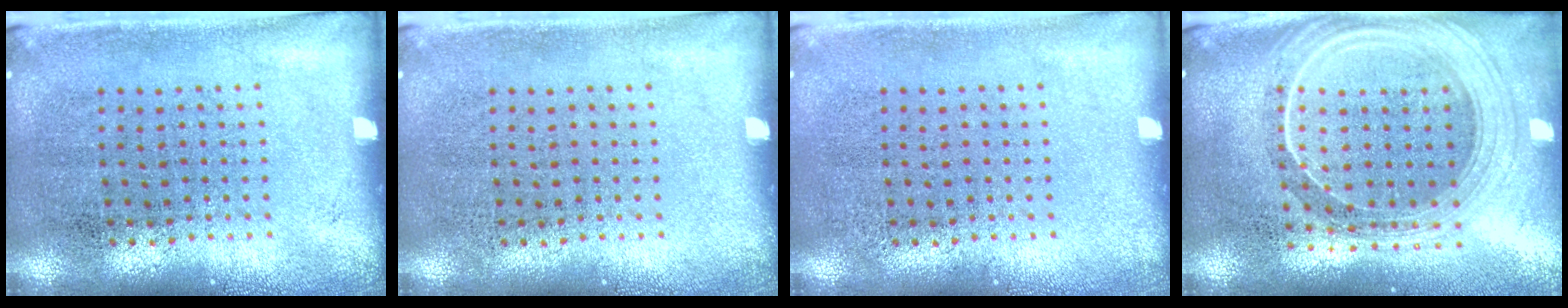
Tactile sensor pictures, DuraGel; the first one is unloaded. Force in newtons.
{"total": 0.0}
{"total": 0.0}
{"total": 2.3, "press": 2.0, "slide": 1.2}